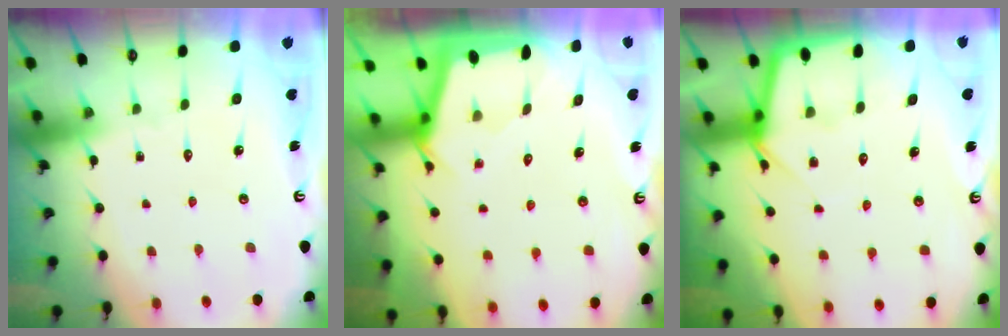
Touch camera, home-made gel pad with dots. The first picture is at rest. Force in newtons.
{"total": 2.1, "press": 2.1, "slide": 0.1}
{"total": 5.8, "press": 5.8, "slide": 0.6}